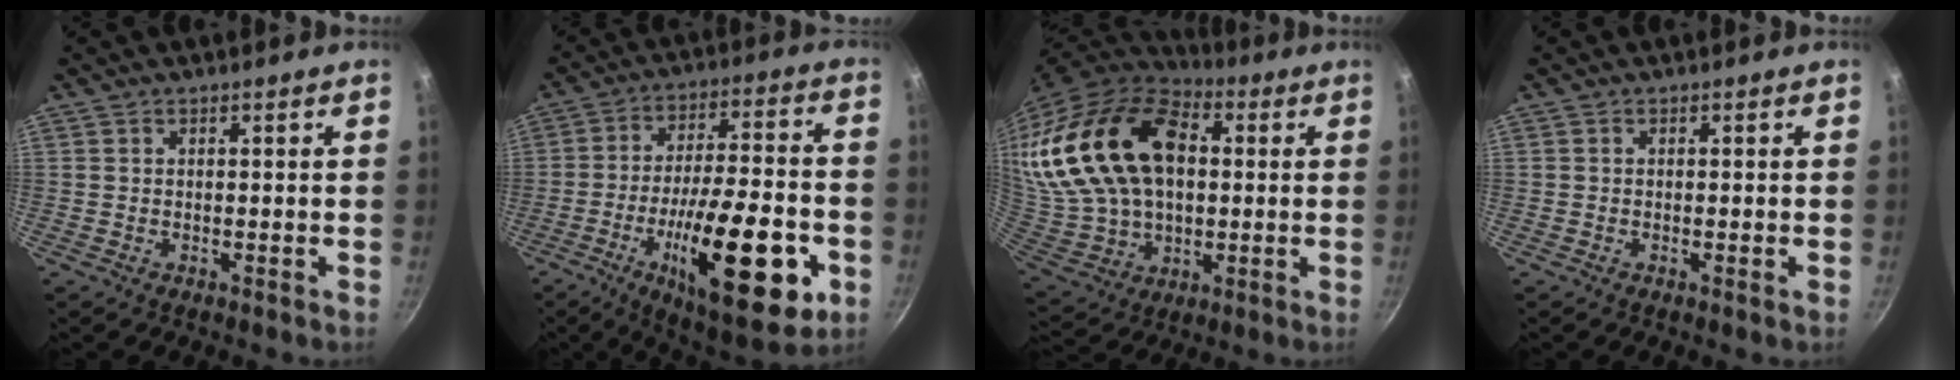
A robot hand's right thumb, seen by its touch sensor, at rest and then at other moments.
{"total": 25.3, "force": [-8.8, 8.3, 22.2], "torque": [-0.319, 0.022, -0.129]}
{"total": 30.4, "force": [6.3, 19.9, 22.1], "torque": [-0.451, 0.012, 0.115]}
{"total": 0.5, "force": [-0.2, -0.2, 0.4], "torque": [-0.009, -0.001, -0.006]}